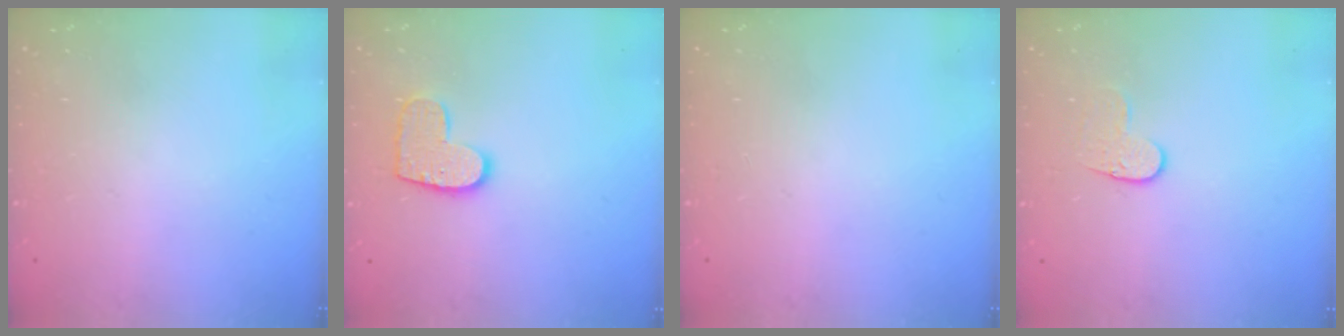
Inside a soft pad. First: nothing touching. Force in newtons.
{"total": 10.2, "press": 10.1, "slide": 0.5}
{"total": 0.0}
{"total": 5.8, "press": 5.7, "slide": 0.4}